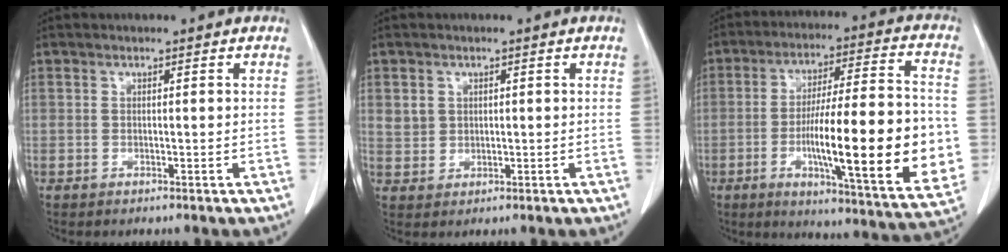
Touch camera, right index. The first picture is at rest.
{"total": 3.1, "force": [1.4, 2.6, 0.8], "torque": [-0.012, 0.002, 0.035]}
{"total": 23.5, "force": [-3.9, 2.7, 23.0], "torque": [-0.314, -0.004, -0.054]}